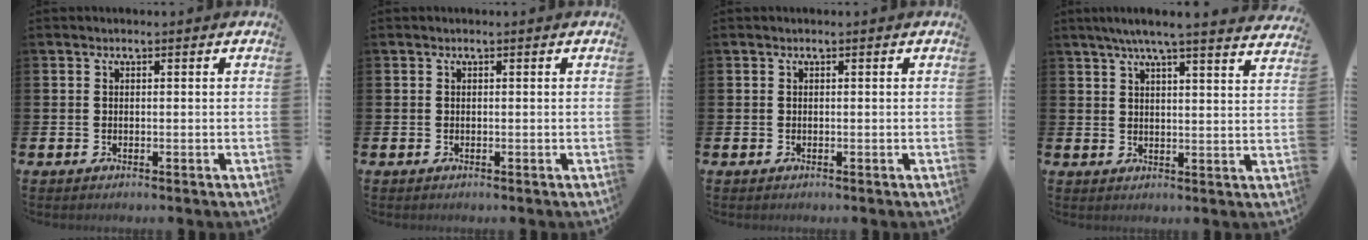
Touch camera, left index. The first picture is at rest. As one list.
[{"total": 0.0}, {"total": 0.0}, {"total": 5.9, "force": [5.4, -0.3, 2.3], "torque": [-0.058, -0.021, 0.093]}]